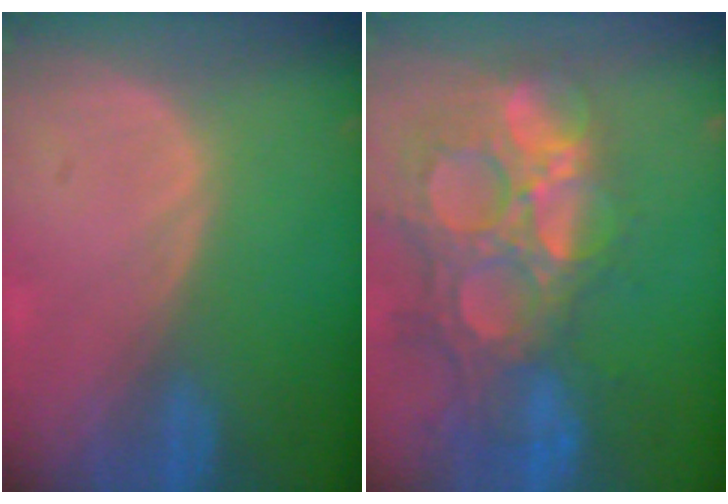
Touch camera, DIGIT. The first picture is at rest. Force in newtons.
{"total": 14.7, "press": 12.1, "slide": 8.3}